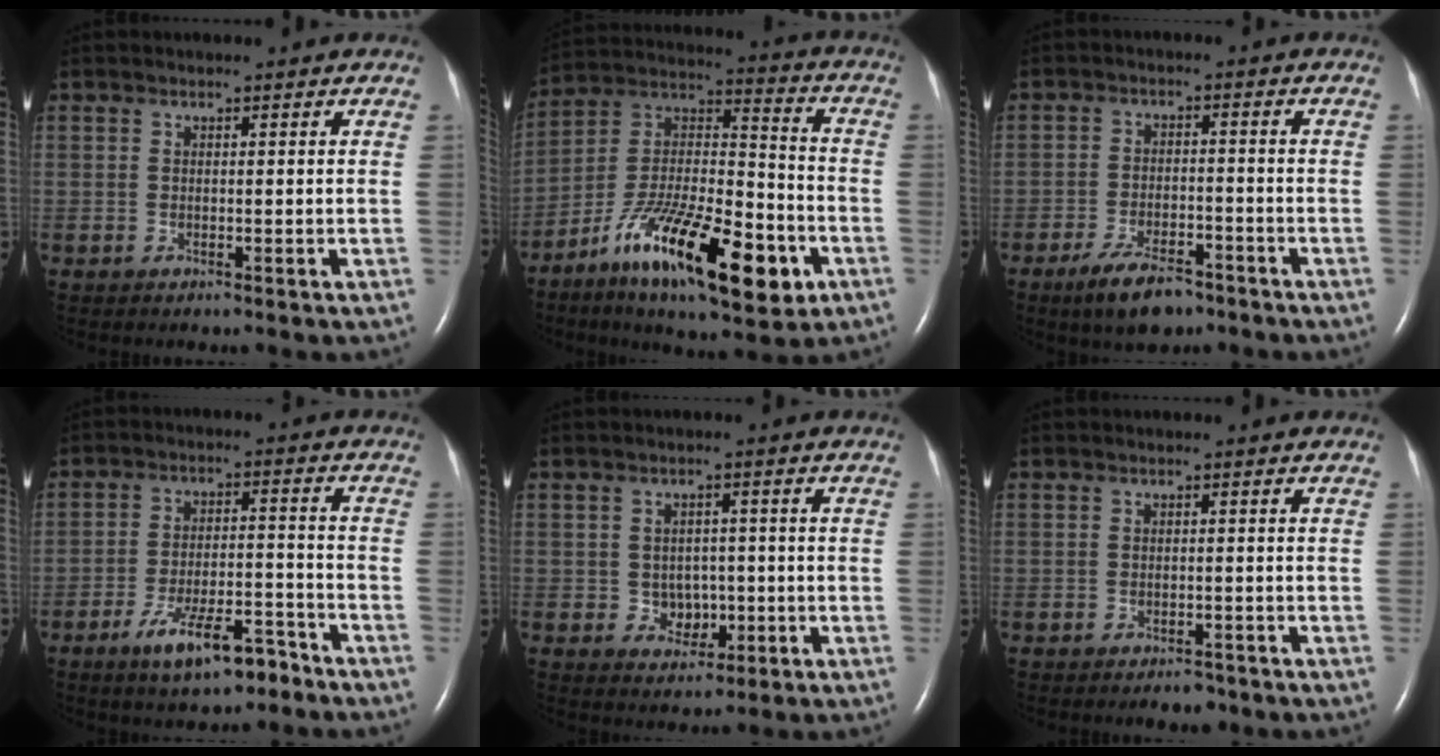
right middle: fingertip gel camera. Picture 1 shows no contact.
{"total": 22.0, "force": [-10.7, 6.3, 18.1], "torque": [-0.310, -0.012, -0.174]}
{"total": 7.1, "force": [-5.1, 2.6, 4.2], "torque": [-0.087, -0.006, -0.084]}
{"total": 9.1, "force": [-6.3, 2.5, 6.0], "torque": [-0.111, 0.000, -0.103]}
{"total": 4.1, "force": [-0.9, 3.4, 2.2], "torque": [-0.030, 0.011, -0.005]}
{"total": 2.1, "force": [-1.7, 0.9, 1.0], "torque": [-0.018, -0.001, -0.017]}